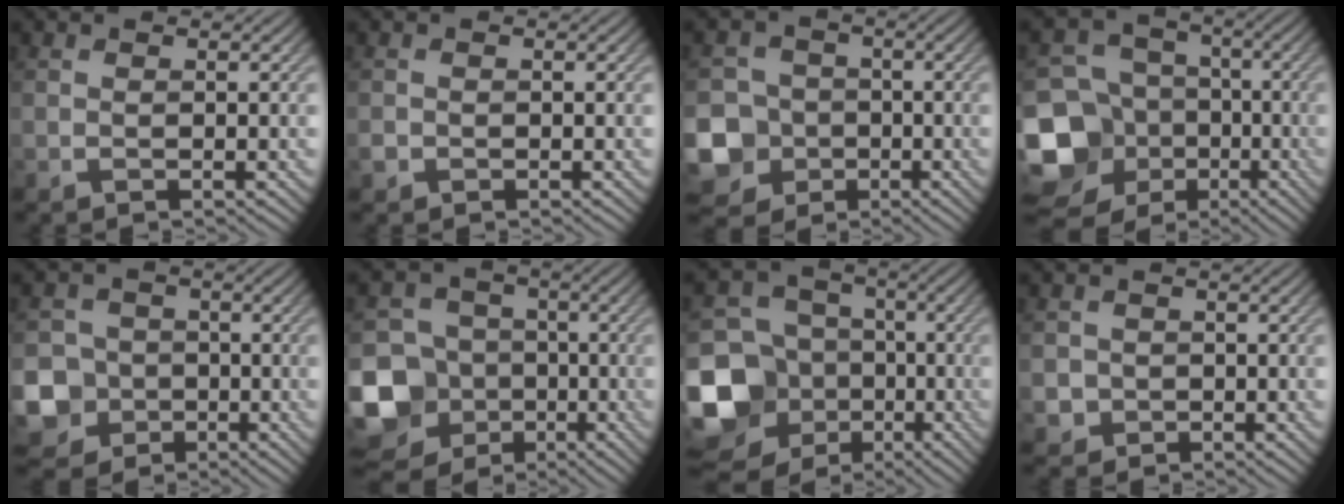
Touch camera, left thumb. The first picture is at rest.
{"total": 0.9, "force": [-0.5, 0.8, 0.2], "torque": [-0.006, -0.005, -0.012]}
{"total": 11.8, "force": [-4.5, 10.5, 3.3], "torque": [-0.118, -0.041, -0.101]}
{"total": 15.8, "force": [-5.6, 13.6, 5.8], "torque": [-0.194, -0.019, -0.107]}
{"total": 10.4, "force": [-3.9, 9.3, 2.7], "torque": [-0.094, -0.036, -0.093]}
{"total": 17.1, "force": [-6.7, 14.7, 5.5], "torque": [-0.182, -0.036, -0.125]}
{"total": 17.6, "force": [-6.0, 14.9, 7.1], "torque": [-0.218, -0.018, -0.111]}
{"total": 2.3, "force": [-0.5, 2.2, 0.4], "torque": [-0.007, -0.006, -0.011]}